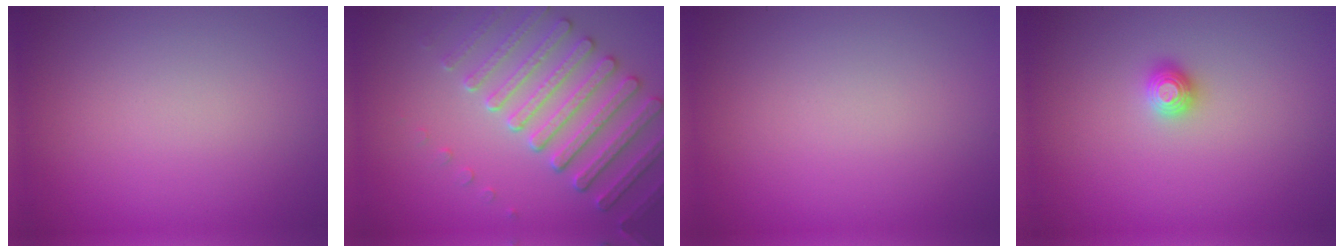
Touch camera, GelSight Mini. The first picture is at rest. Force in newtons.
{"total": 5.1, "press": 4.8, "slide": 1.7}
{"total": 0.0}
{"total": 1.2, "press": 1.1, "slide": 0.3}